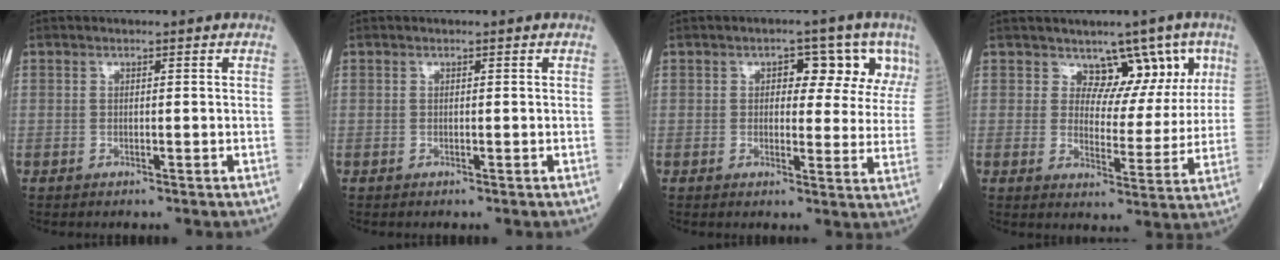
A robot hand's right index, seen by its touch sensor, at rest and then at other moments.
{"total": 0.0}
{"total": 7.2, "force": [3.1, 3.7, 5.3], "torque": [-0.044, 0.019, 0.032]}
{"total": 7.0, "force": [4.3, 4.7, 2.8], "torque": [-0.008, 0.003, 0.059]}